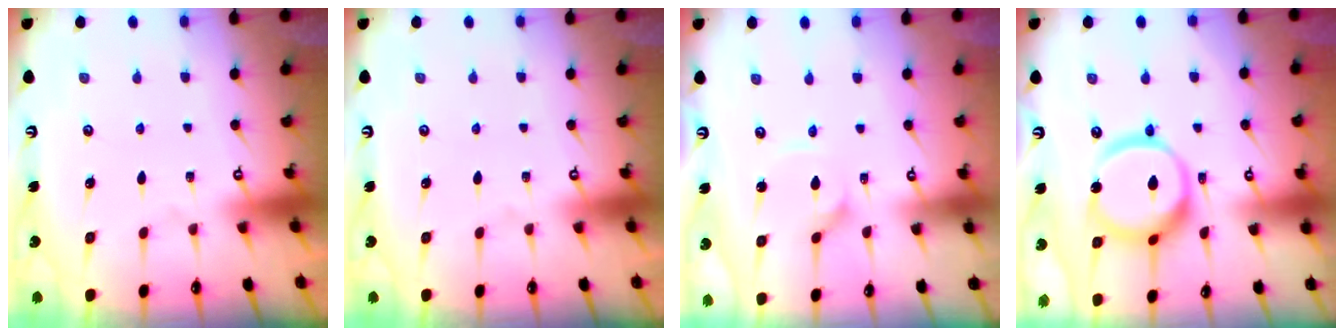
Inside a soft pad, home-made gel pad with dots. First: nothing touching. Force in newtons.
{"total": 0.0}
{"total": 2.6, "press": 2.5, "slide": 0.3}
{"total": 15.1, "press": 15.0, "slide": 1.7}